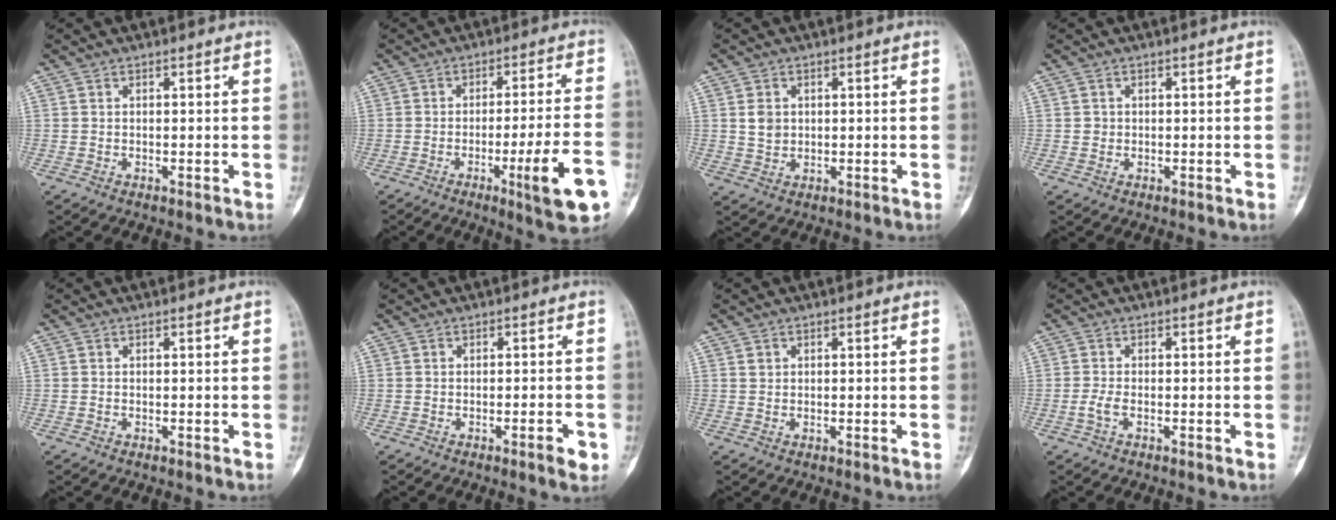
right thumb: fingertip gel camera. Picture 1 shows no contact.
{"total": 12.4, "force": [-5.2, 1.2, 11.2], "torque": [-0.162, 0.011, -0.070]}
{"total": 3.2, "force": [0.7, 2.6, 1.7], "torque": [-0.017, -0.004, 0.016]}
{"total": 0.9, "force": [0.0, 0.9, 0.2], "torque": [0.002, 0.002, 0.001]}
{"total": 0.0}
{"total": 2.9, "force": [-1.4, 0.6, 2.5], "torque": [-0.033, 0.003, -0.018]}
{"total": 0.8, "force": [0.4, 0.7, 0.2], "torque": [0.002, 0.000, 0.008]}
{"total": 1.8, "force": [-0.7, 0.7, 1.6], "torque": [-0.039, -0.001, -0.016]}